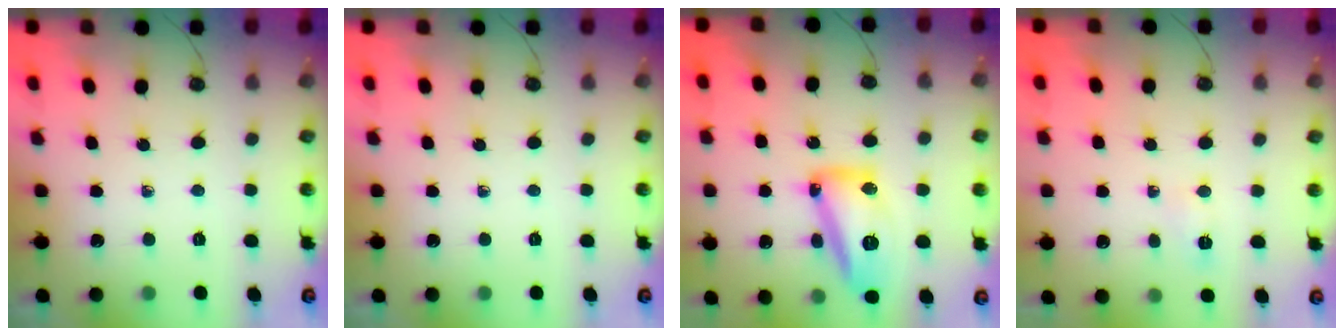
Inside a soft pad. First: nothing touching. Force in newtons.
{"total": 0.0}
{"total": 14.9, "press": 14.8, "slide": 1.1}
{"total": 16.5, "press": 4.4, "slide": 15.9}